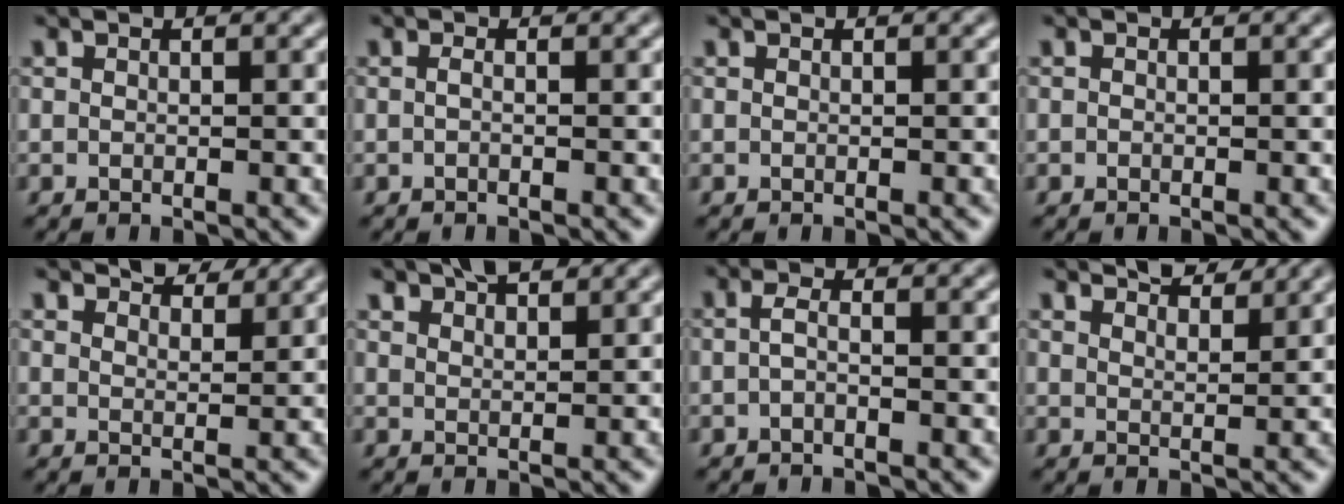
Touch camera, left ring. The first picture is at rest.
{"total": 0.5, "force": [-0.2, 0.1, 0.5], "torque": [-0.011, -0.001, -0.005]}
{"total": 0.0}
{"total": 0.0}
{"total": 3.3, "force": [3.1, 0.5, 0.9], "torque": [-0.015, -0.001, 0.045]}
{"total": 3.2, "force": [2.8, 0.8, 1.3], "torque": [-0.023, 0.005, 0.048]}
{"total": 1.1, "force": [-0.4, 0.3, 1.0], "torque": [-0.022, -0.001, -0.011]}
{"total": 3.6, "force": [3.4, 0.5, 1.2], "torque": [-0.014, -0.001, 0.050]}